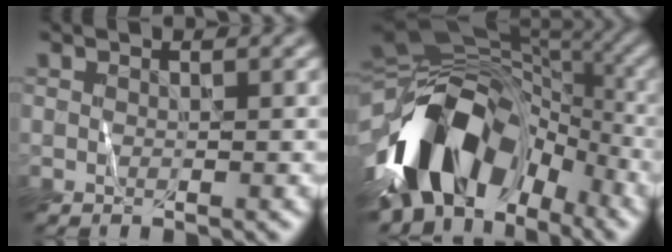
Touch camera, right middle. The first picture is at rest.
{"total": 14.5, "force": [-5.5, 9.2, 9.8], "torque": [-0.165, 0.011, -0.108]}